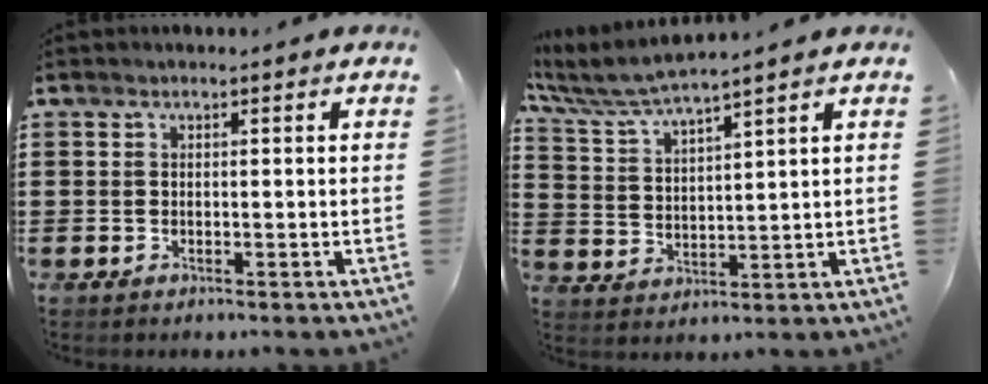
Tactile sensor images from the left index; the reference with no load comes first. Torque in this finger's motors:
{"motor_torque": [1.07, -1.07, 0.24, 0.07]}